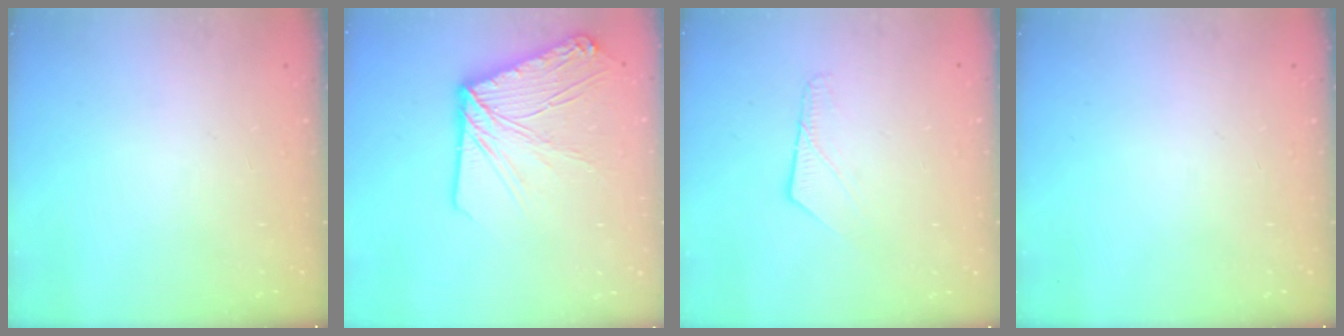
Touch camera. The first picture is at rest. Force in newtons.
{"total": 14.5, "press": 14.5, "slide": 1.3}
{"total": 6.3, "press": 6.3, "slide": 0.5}
{"total": 0.0}